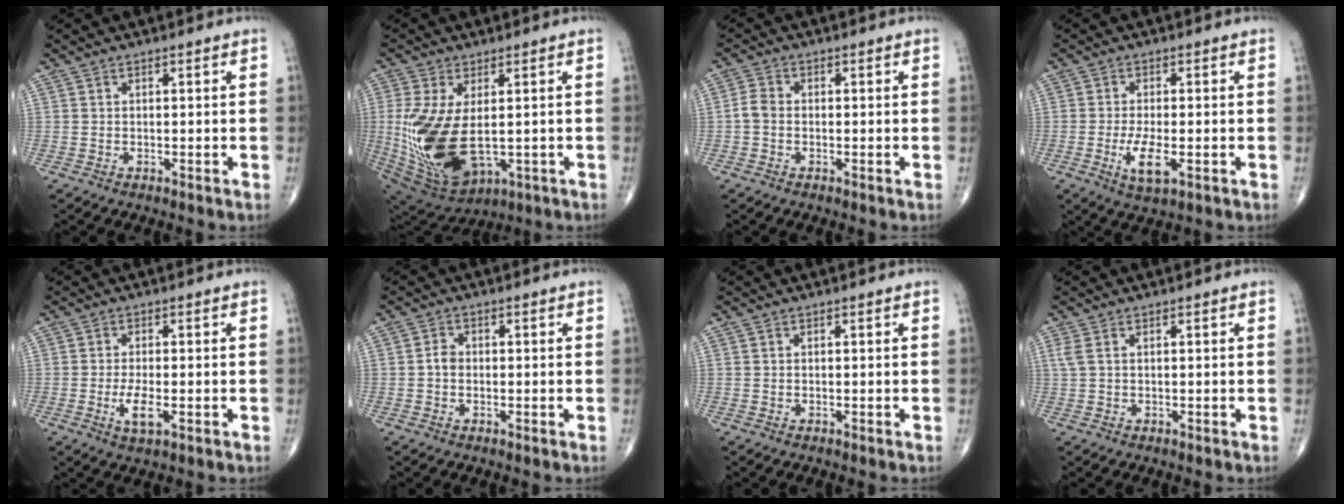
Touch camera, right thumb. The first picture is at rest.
{"total": 17.7, "force": [-1.0, 9.4, 14.9], "torque": [-0.311, -0.020, 0.011]}
{"total": 2.6, "force": [-0.6, 1.9, 1.7], "torque": [-0.032, 0.007, -0.019]}
{"total": 5.9, "force": [-1.7, 2.1, 5.2], "torque": [-0.100, -0.009, -0.027]}
{"total": 4.4, "force": [-1.2, 1.5, 4.0], "torque": [-0.080, -0.006, -0.021]}
{"total": 1.9, "force": [-0.3, 1.5, 1.1], "torque": [-0.013, 0.007, -0.009]}
{"total": 0.0}
{"total": 1.6, "force": [0.6, 0.7, 1.4], "torque": [-0.043, 0.013, 0.020]}